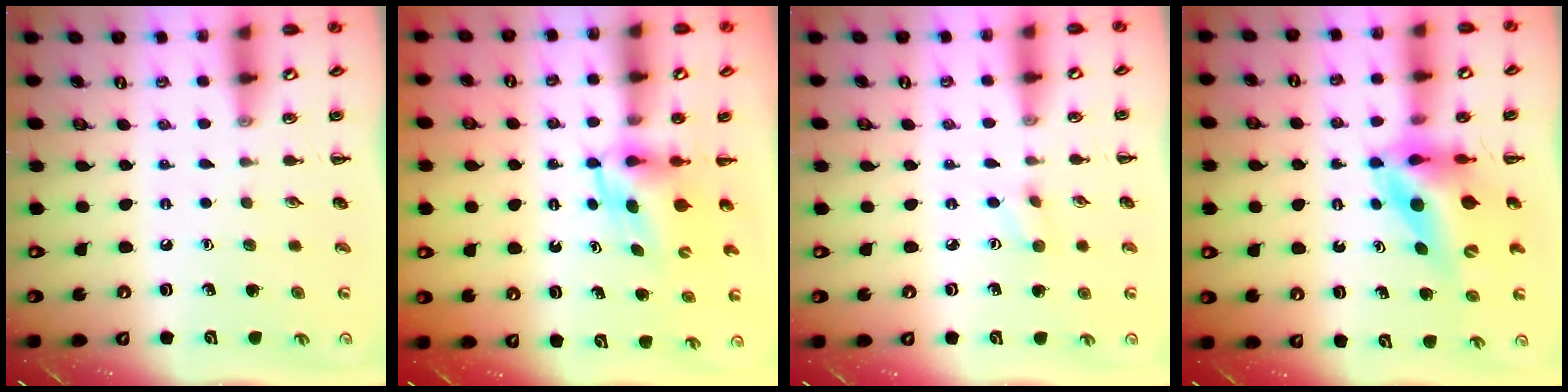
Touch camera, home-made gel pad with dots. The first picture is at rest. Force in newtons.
{"total": 4.4, "press": 4.4, "slide": 0.6}
{"total": 2.8, "press": 2.7, "slide": 0.9}
{"total": 10.4, "press": 9.9, "slide": 3.1}